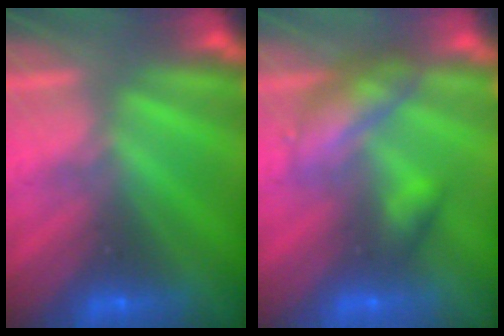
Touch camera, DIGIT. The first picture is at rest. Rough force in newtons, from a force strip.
{"total": 2.6}